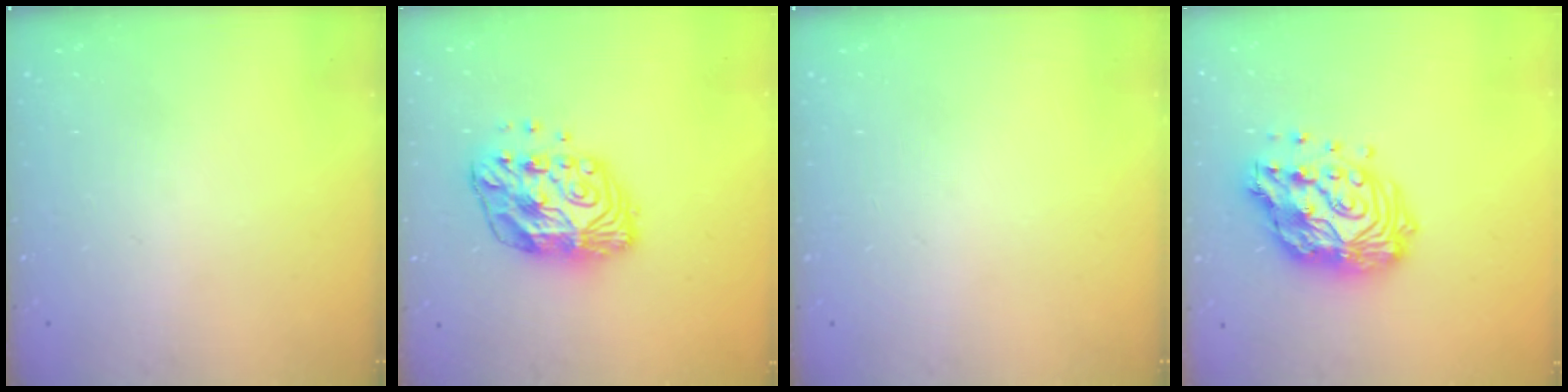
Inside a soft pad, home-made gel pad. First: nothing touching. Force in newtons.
{"total": 12.5, "press": 12.5, "slide": 0.9}
{"total": 0.0}
{"total": 16.8, "press": 16.7, "slide": 1.6}